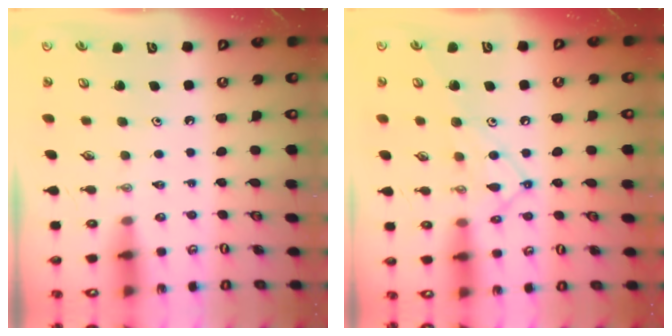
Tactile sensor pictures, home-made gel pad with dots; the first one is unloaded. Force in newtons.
{"total": 12.9, "press": 12.9, "slide": 0.9}